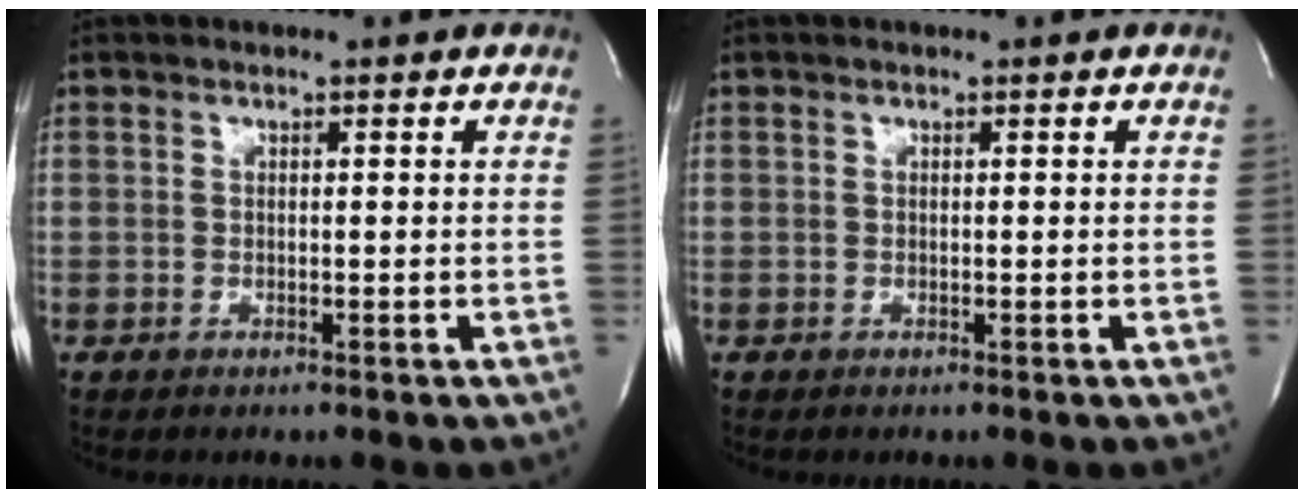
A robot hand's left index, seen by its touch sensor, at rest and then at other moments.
{"total": 0.0}